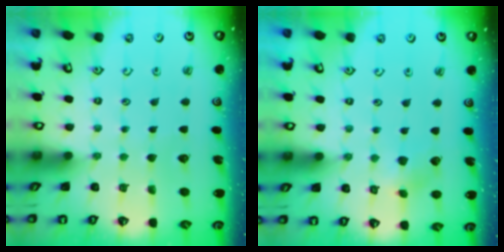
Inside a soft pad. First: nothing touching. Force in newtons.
{"total": 3.3, "press": 3.3, "slide": 0.6}